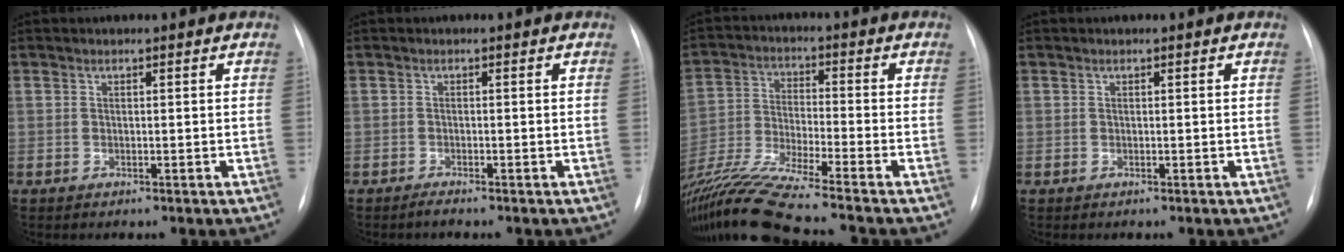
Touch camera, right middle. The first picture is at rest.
{"total": 0.7, "force": [-0.7, -0.2, 0.3], "torque": [-0.009, -0.005, -0.010]}
{"total": 15.1, "force": [-13.1, -2.0, 7.3], "torque": [-0.145, -0.032, -0.233]}
{"total": 0.0}